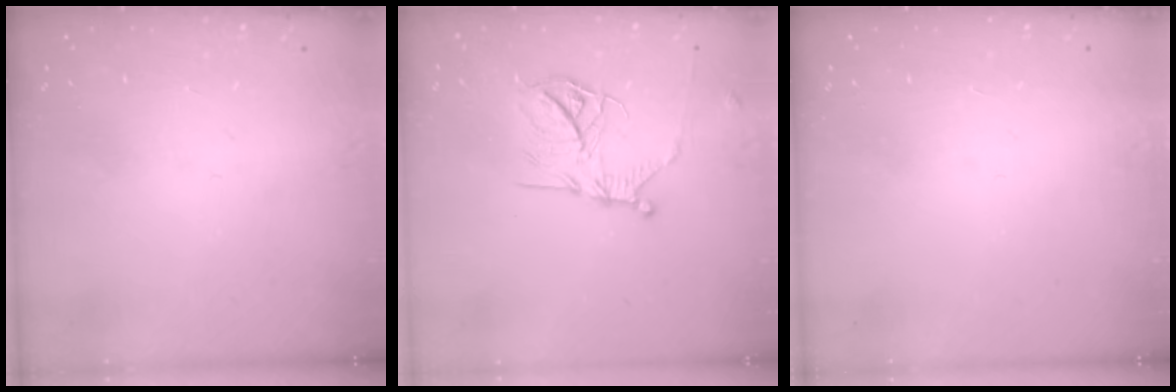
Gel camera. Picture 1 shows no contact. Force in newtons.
{"total": 13.2, "press": 13.2, "slide": 0.8}
{"total": 1.5, "press": 1.5, "slide": 0.1}